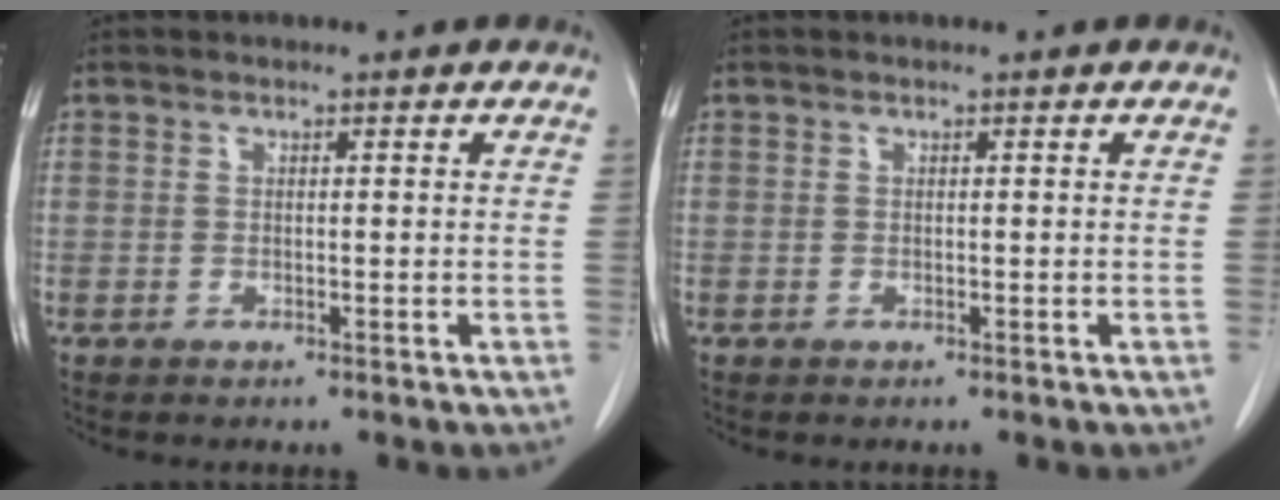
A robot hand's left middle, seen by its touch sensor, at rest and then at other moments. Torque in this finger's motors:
{"motor_torque": [0.48, -0.62, 0.03, 0.00]}